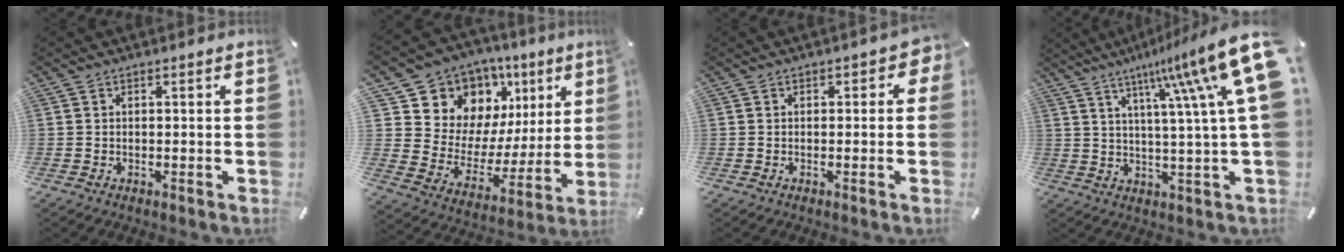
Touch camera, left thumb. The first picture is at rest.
{"total": 11.6, "force": [7.6, 8.6, 1.4], "torque": [-0.025, -0.091, 0.141]}
{"total": 2.1, "force": [0.0, 1.5, 1.5], "torque": [-0.012, 0.002, -0.005]}
{"total": 19.9, "force": [9.4, 1.4, 17.5], "torque": [-0.273, -0.063, 0.132]}